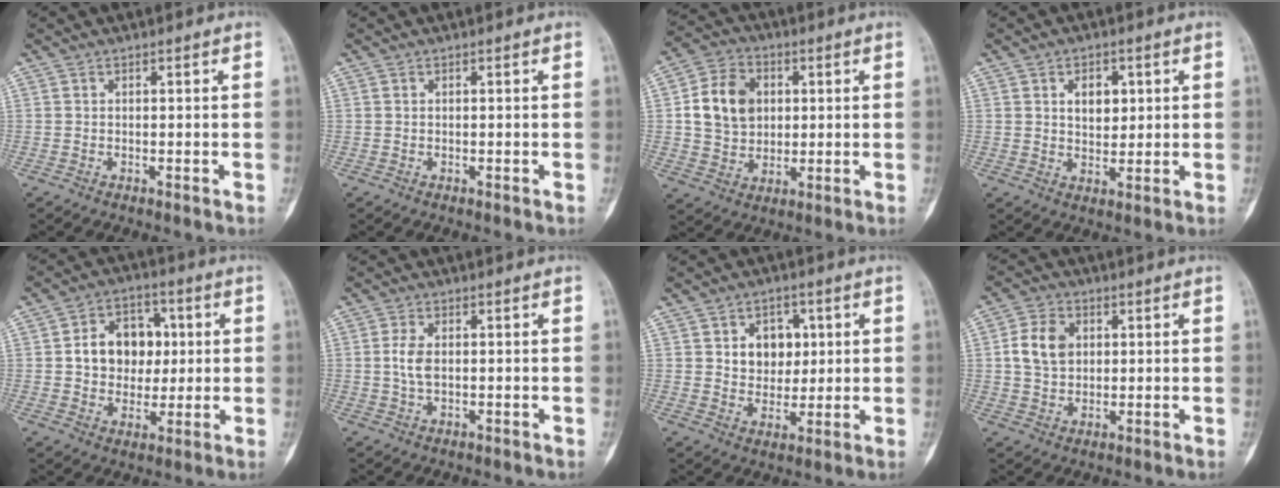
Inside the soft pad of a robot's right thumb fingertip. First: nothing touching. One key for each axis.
{"total": 0.0}
{"total": 11.7, "fx": 1.9, "fy": 9.4, "fz": 6.8, "tx": -0.095, "ty": 0.003, "tz": 0.033}
{"total": 5.4, "fx": 1.6, "fy": 3.6, "fz": 3.7, "tx": -0.031, "ty": -0.007, "tz": 0.028}
{"total": 12.1, "fx": 1.4, "fy": 9.4, "fz": 7.4, "tx": -0.069, "ty": 0.011, "tz": 0.022}
{"total": 3.6, "fx": 0.2, "fy": 2.0, "fz": 3.0, "tx": -0.065, "ty": 0.004, "tz": 0.002}
{"total": 8.1, "fx": 2.0, "fy": 6.3, "fz": 4.6, "tx": -0.027, "ty": -0.006, "tz": 0.035}
{"total": 7.7, "fx": 1.4, "fy": 5.8, "fz": 4.8, "tx": -0.075, "ty": 0.002, "tz": 0.024}